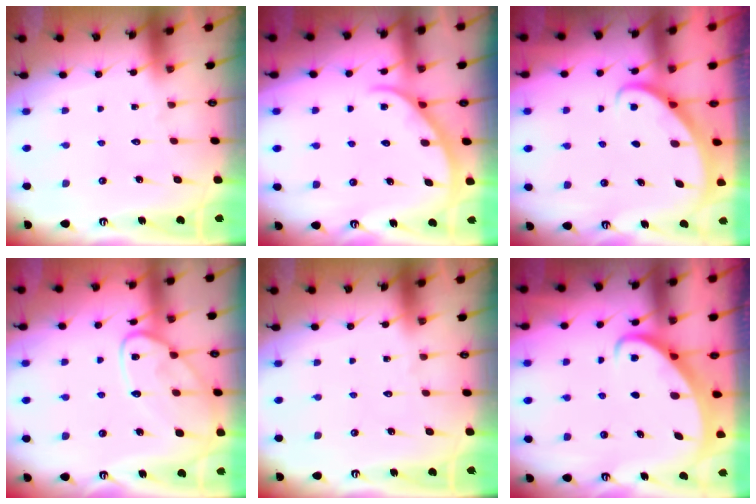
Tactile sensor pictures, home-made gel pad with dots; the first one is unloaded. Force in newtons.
{"total": 2.7, "press": 2.6, "slide": 0.3}
{"total": 2.6, "press": 2.6, "slide": 0.2}
{"total": 13.8, "press": 13.8, "slide": 1.0}
{"total": 0.0}
{"total": 2.7, "press": 2.7, "slide": 0.3}